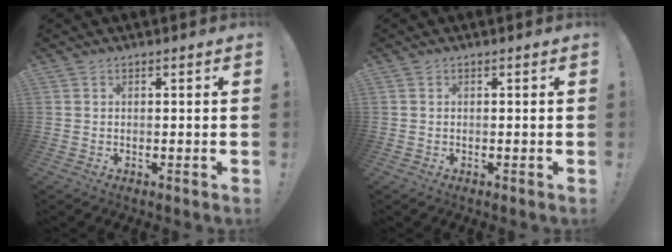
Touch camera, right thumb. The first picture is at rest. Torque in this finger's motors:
{"motor_torque": [-0.01, -0.17, -0.32, 0.05, -0.03]}